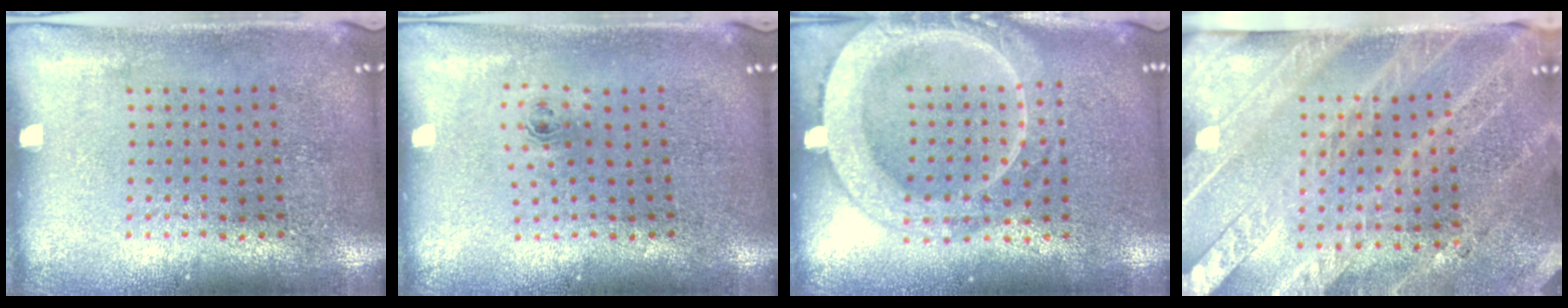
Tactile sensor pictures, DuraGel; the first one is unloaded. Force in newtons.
{"total": 0.7, "press": 0.3, "slide": 0.7}
{"total": 2.7, "press": 2.7, "slide": 0.3}
{"total": 3.4, "press": 3.0, "slide": 1.6}